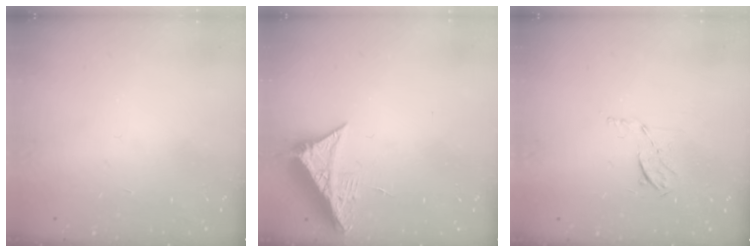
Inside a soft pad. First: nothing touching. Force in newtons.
{"total": 8.4, "press": 8.4, "slide": 0.5}
{"total": 5.7, "press": 5.6, "slide": 1.2}